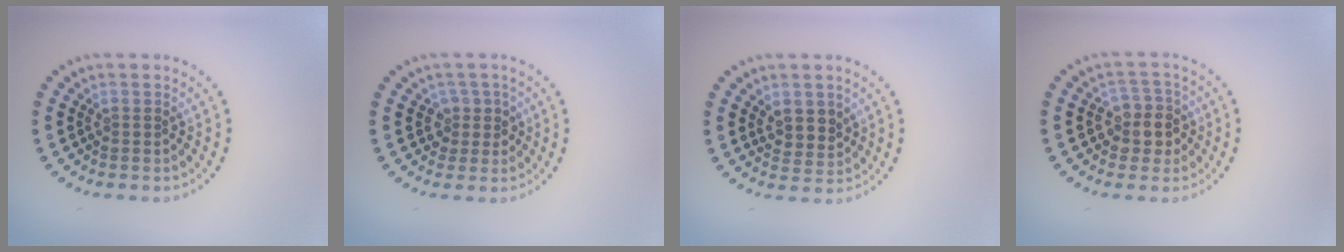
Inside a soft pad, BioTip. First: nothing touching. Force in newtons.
{"total": 1.8, "press": 1.4, "slide": 1.1}
{"total": 2.4, "press": 2.2, "slide": 1.0}
{"total": 2.9, "press": 2.6, "slide": 1.2}